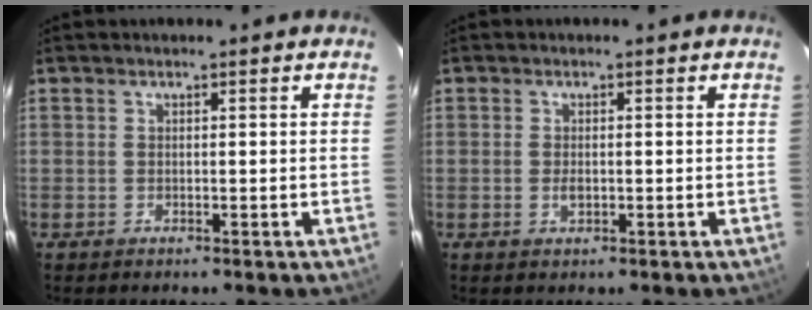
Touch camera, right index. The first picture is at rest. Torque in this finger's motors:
{"motor_torque": [0.70, 0.06, 0.27, 0.01]}